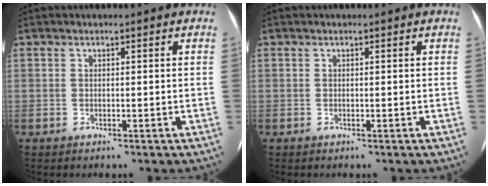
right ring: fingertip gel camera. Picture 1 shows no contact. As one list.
[{"total": 0.0}]